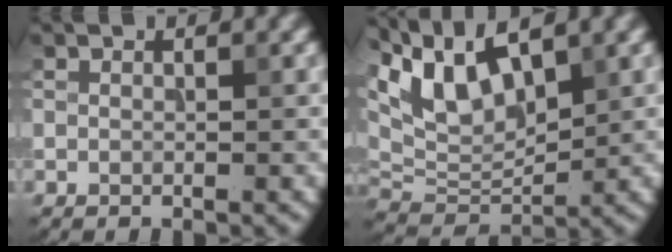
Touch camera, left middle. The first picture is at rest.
{"total": 8.2, "force": [4.7, 3.6, 5.6], "torque": [-0.112, 0.007, 0.089]}